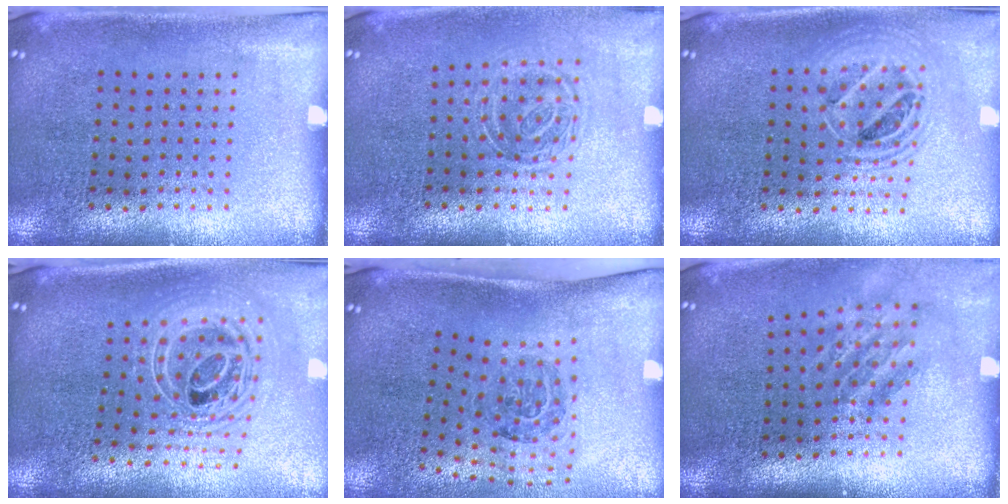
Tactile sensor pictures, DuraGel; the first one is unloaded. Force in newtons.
{"total": 1.3, "press": 1.0, "slide": 0.8}
{"total": 1.7, "press": 1.4, "slide": 0.9}
{"total": 2.4, "press": 1.8, "slide": 1.7}
{"total": 1.5, "press": 1.2, "slide": 1.0}
{"total": 1.7, "press": 1.2, "slide": 1.2}